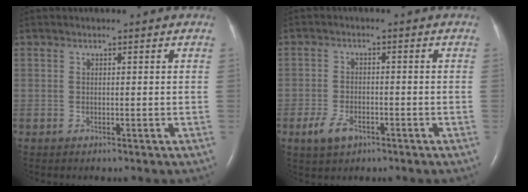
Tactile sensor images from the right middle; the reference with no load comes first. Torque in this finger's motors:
{"motor_torque": [0.32, -0.25, 0.07, 0.01]}